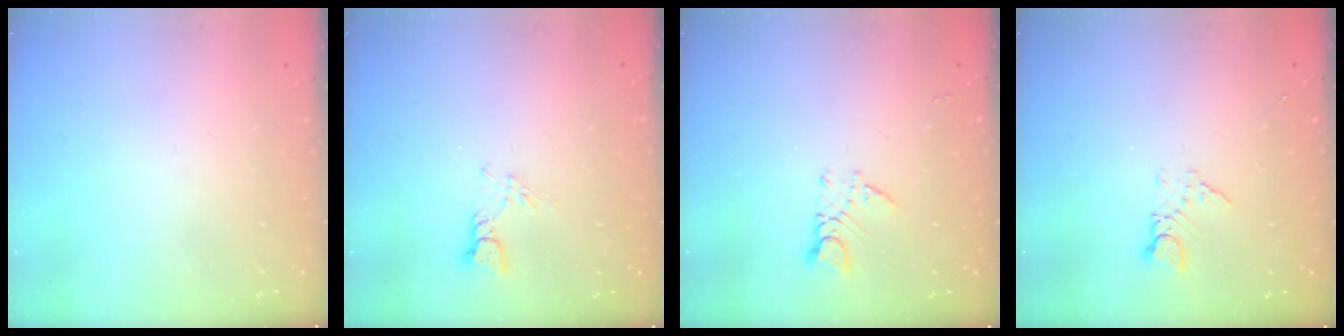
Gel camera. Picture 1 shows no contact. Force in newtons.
{"total": 3.6, "press": 3.6, "slide": 0.3}
{"total": 3.1, "press": 3.0, "slide": 0.4}
{"total": 5.2, "press": 5.2, "slide": 0.6}